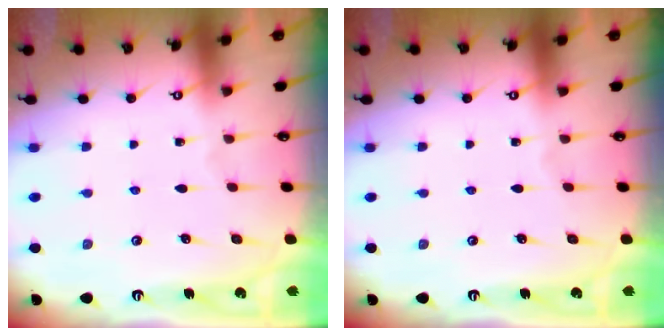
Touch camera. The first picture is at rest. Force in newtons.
{"total": 0.0}